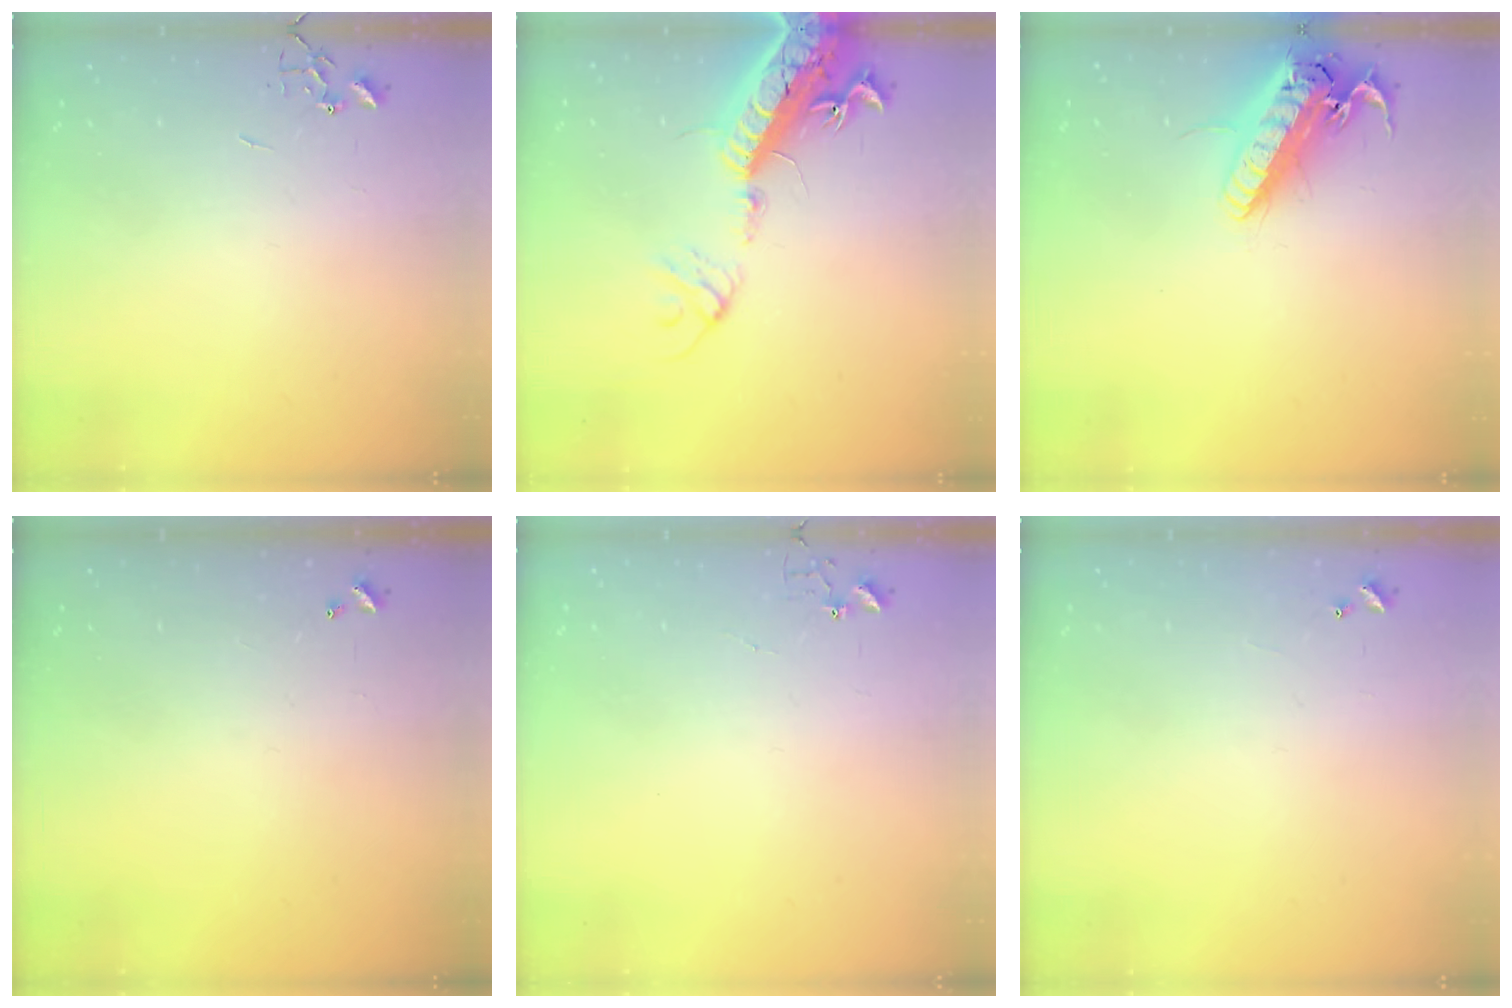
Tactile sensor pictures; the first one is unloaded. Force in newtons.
{"total": 22.7, "press": 22.1, "slide": 4.9}
{"total": 19.1, "press": 18.8, "slide": 3.3}
{"total": 0.0}
{"total": 3.4, "press": 3.4, "slide": 0.3}
{"total": 3.7, "press": 3.6, "slide": 0.4}